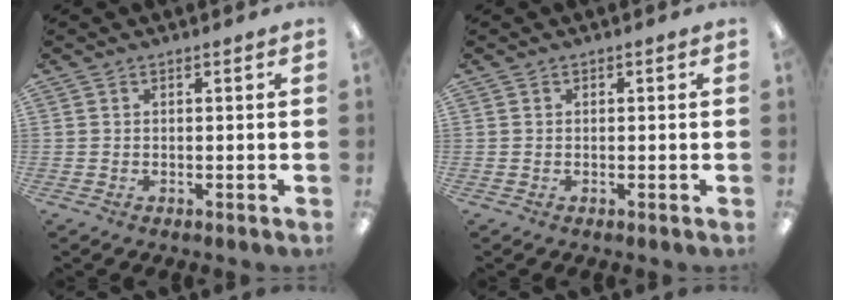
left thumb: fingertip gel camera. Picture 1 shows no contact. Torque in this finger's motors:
{"motor_torque": [0.00, 0.00, 0.01, -0.01, 0.00]}